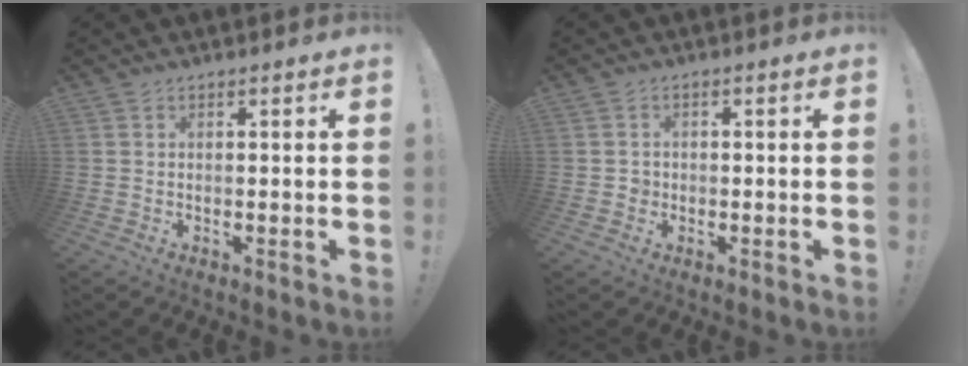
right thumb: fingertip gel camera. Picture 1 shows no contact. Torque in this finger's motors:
{"motor_torque": [0.41, 0.24, 0.17, -0.10, 0.00]}